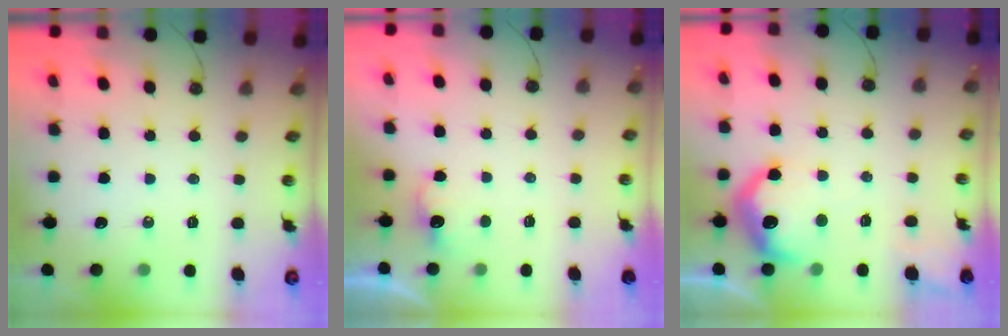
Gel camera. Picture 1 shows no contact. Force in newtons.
{"total": 3.1, "press": 3.0, "slide": 0.8}
{"total": 13.4, "press": 13.4, "slide": 1.0}